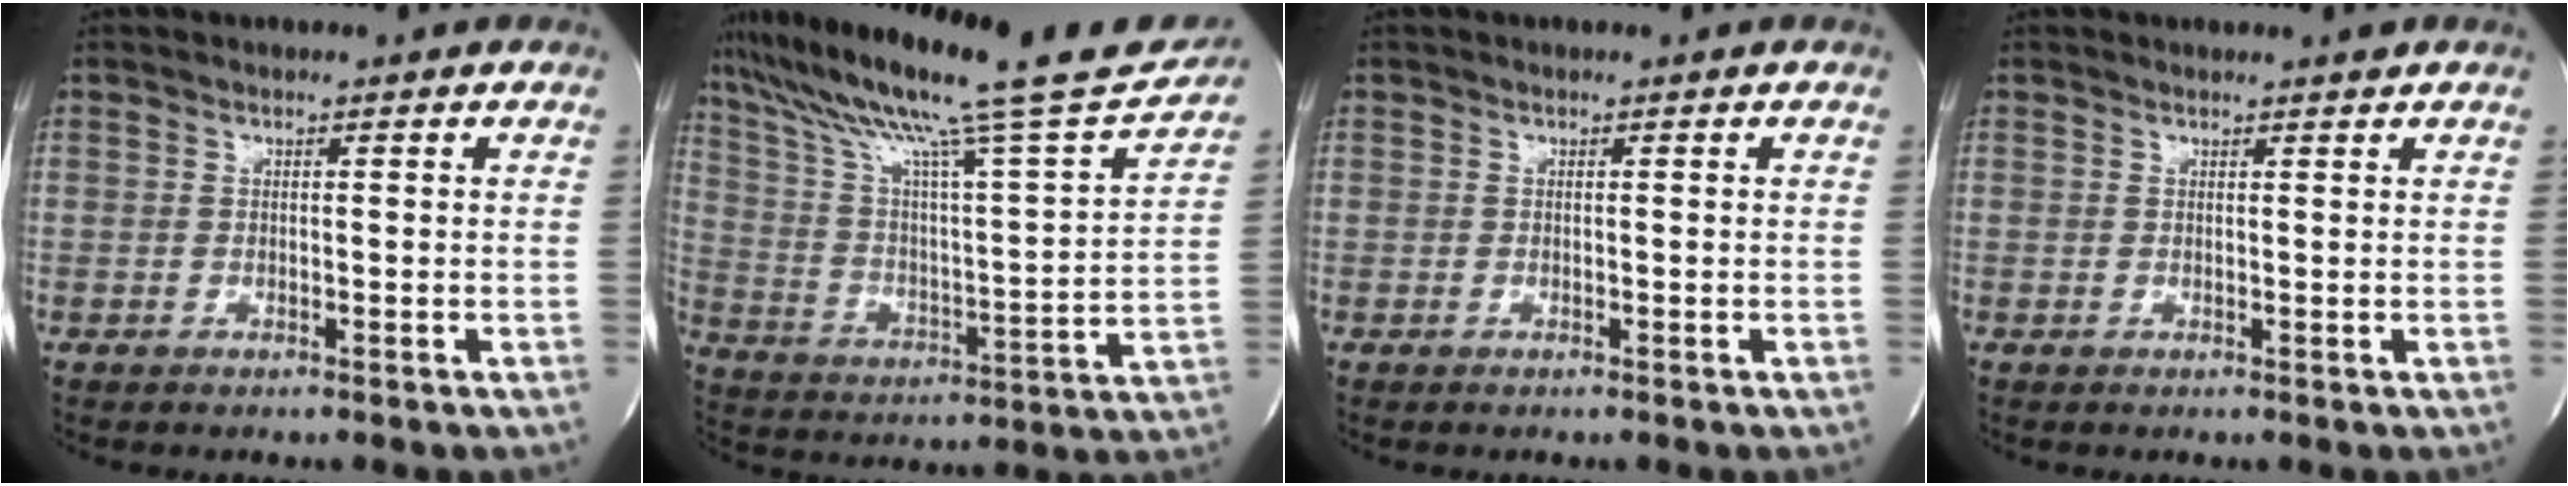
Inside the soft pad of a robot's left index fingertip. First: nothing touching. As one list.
[{"total": 25.3, "force": [20.9, 1.2, 14.1], "torque": [-0.241, -0.022, 0.310]}, {"total": 0.0}, {"total": 0.9, "force": [0.9, 0.0, 0.3], "torque": [-0.008, -0.004, 0.011]}]